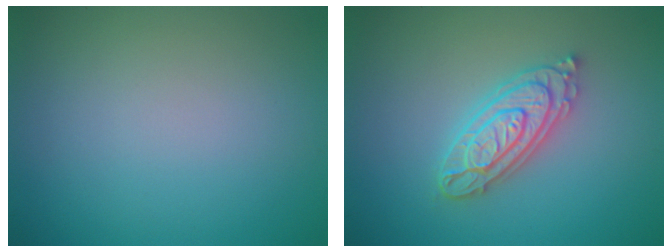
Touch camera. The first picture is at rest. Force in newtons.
{"total": 4.3, "press": 4.2, "slide": 0.6}